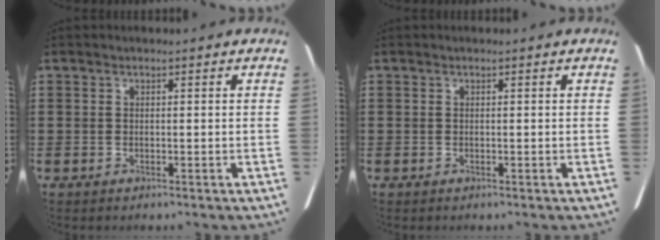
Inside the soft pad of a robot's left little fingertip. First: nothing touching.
{"total": 0.0}